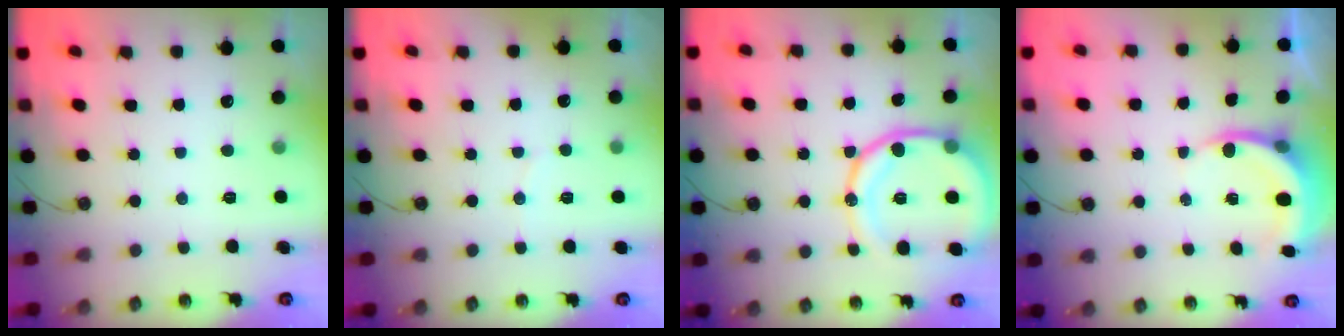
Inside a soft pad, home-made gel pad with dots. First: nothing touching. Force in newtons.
{"total": 2.0, "press": 1.8, "slide": 1.0}
{"total": 16.6, "press": 16.5, "slide": 2.0}
{"total": 5.1, "press": 5.0, "slide": 0.7}